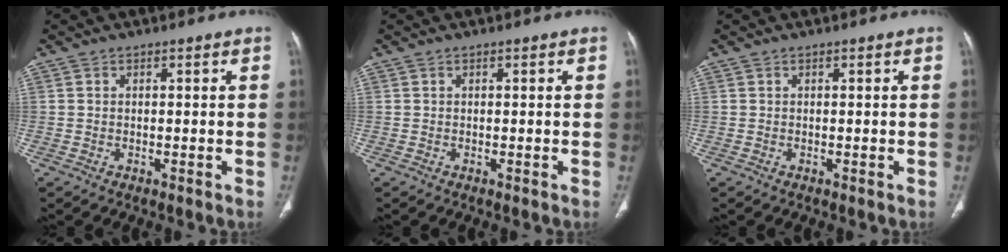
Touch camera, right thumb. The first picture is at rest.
{"total": 0.0}
{"total": 0.0}